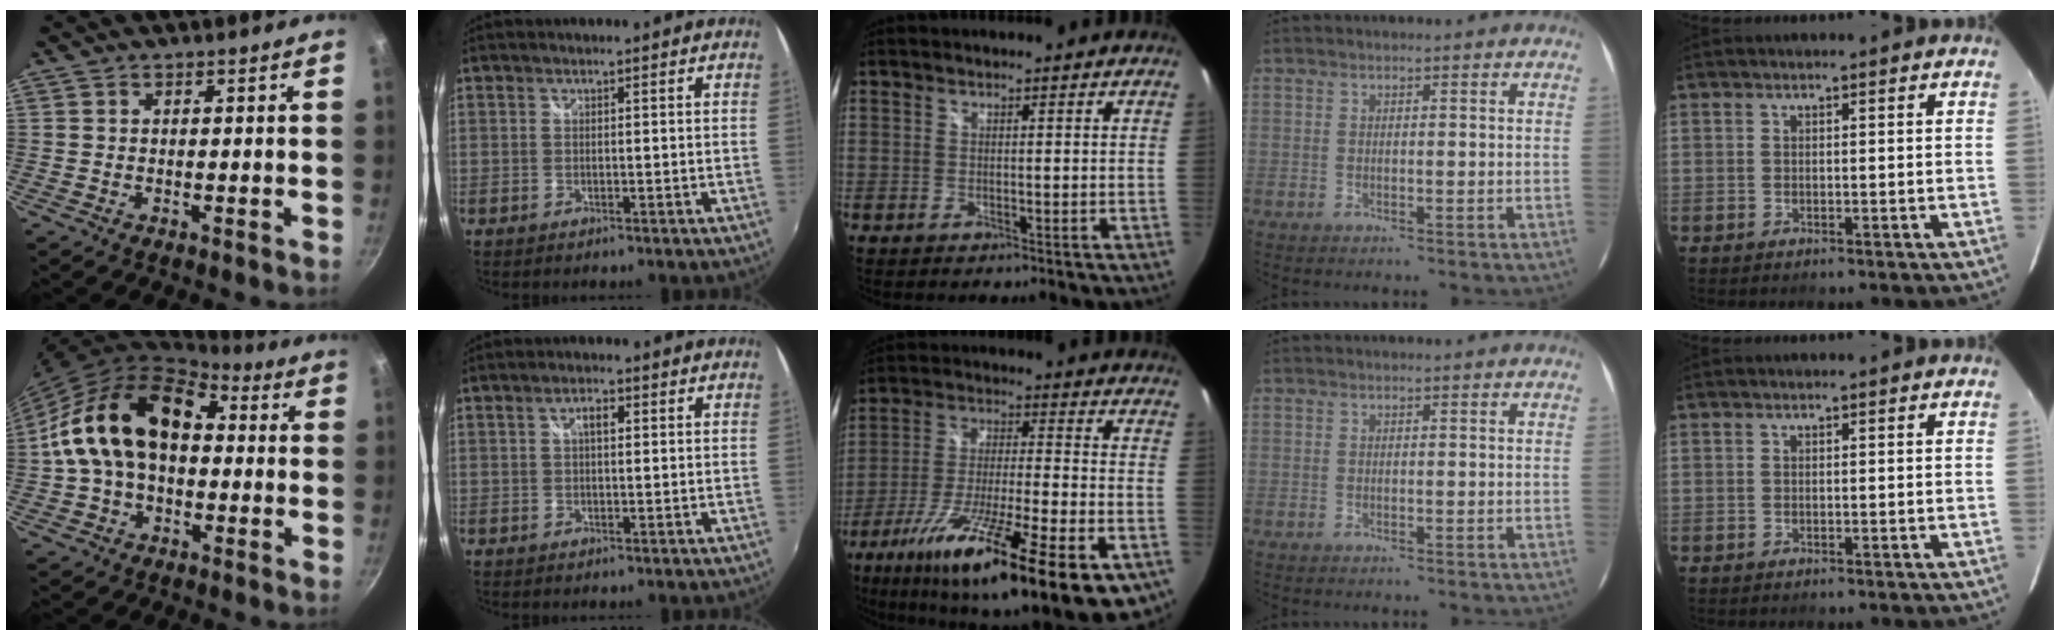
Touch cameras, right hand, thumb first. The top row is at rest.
{"thumb": {"total": 17.6, "force": [1.1, 11.8, 12.9], "torque": [-0.199, 0.045, 0.006]}, "index": {"total": 2.3, "force": [0.6, 1.0, 2.0], "torque": [-0.035, 0.007, 0.007]}, "middle": {"total": 28.3, "force": [-16.5, 5.1, 22.4], "torque": [-0.369, -0.059, -0.262]}}